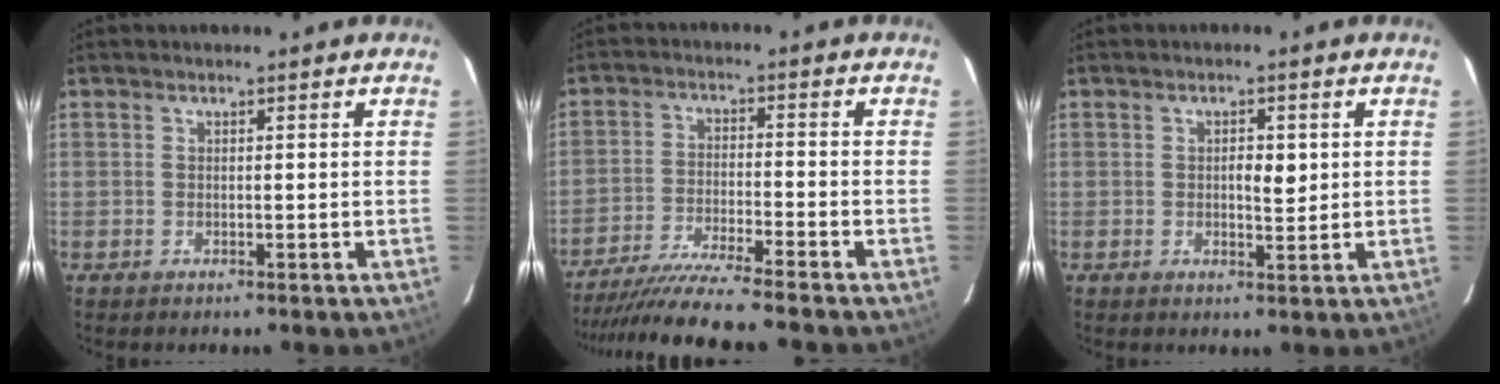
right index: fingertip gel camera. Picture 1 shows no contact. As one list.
[{"total": 11.4, "force": [-10.1, -1.6, 4.9], "torque": [-0.074, -0.026, -0.171]}, {"total": 2.8, "force": [0.4, 1.2, 2.5], "torque": [-0.038, 0.000, 0.006]}]